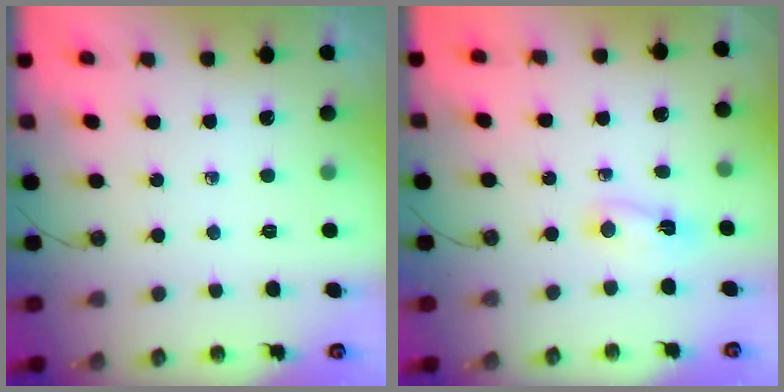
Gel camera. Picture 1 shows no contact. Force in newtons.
{"total": 2.3, "press": 2.3, "slide": 0.4}